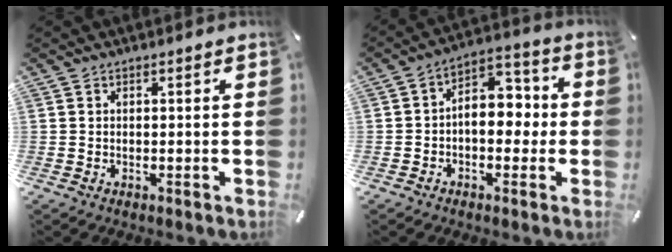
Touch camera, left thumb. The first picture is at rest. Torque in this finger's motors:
{"motor_torque": [0.10, 0.16, 0.99, 0.06, -0.02]}